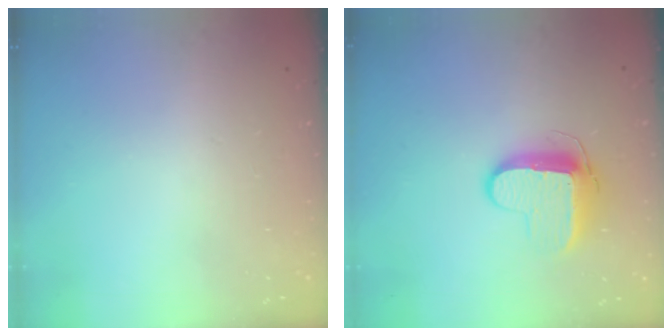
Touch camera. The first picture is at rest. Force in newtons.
{"total": 10.2, "press": 10.1, "slide": 0.8}